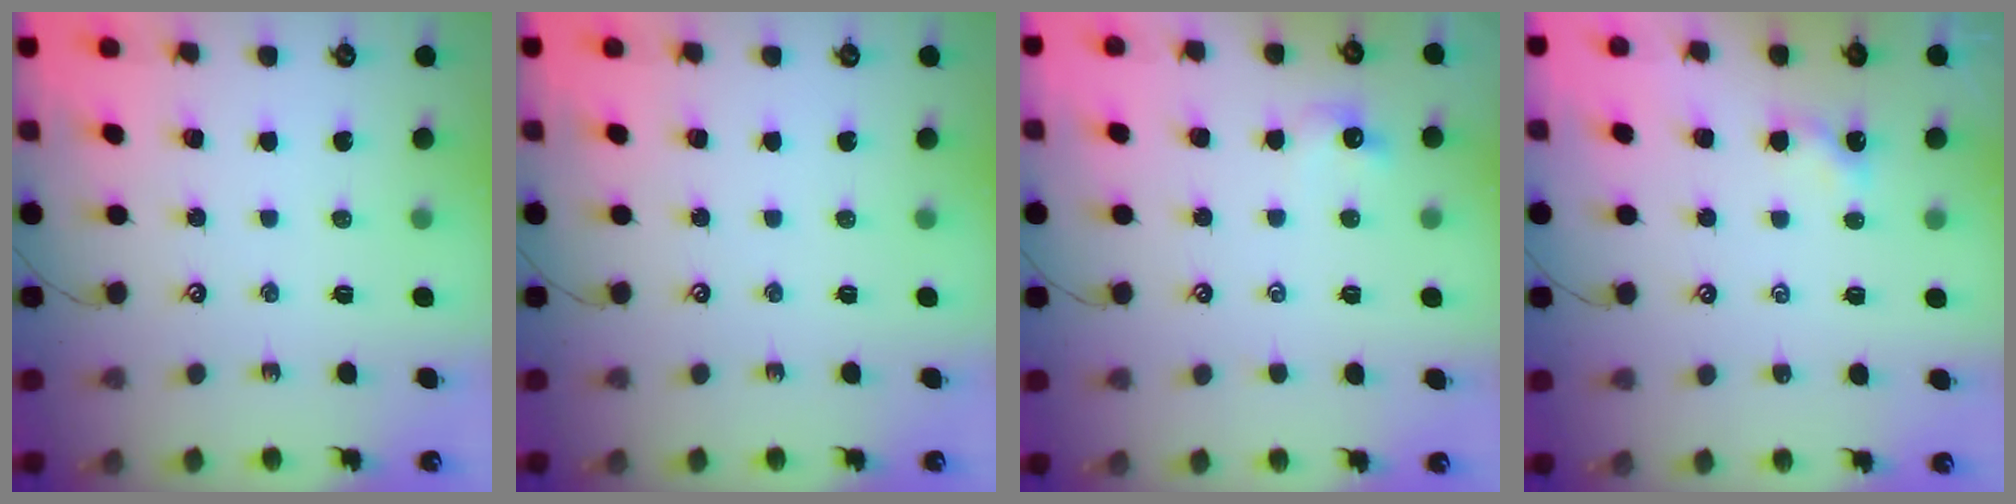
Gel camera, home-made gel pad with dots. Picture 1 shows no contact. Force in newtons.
{"total": 0.0}
{"total": 1.4, "press": 1.2, "slide": 0.6}
{"total": 0.0}